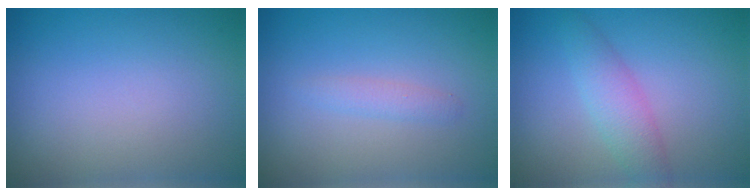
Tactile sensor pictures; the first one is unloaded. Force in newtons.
{"total": 1.1, "press": 1.1, "slide": 0.0}
{"total": 2.9, "press": 2.9, "slide": 0.0}